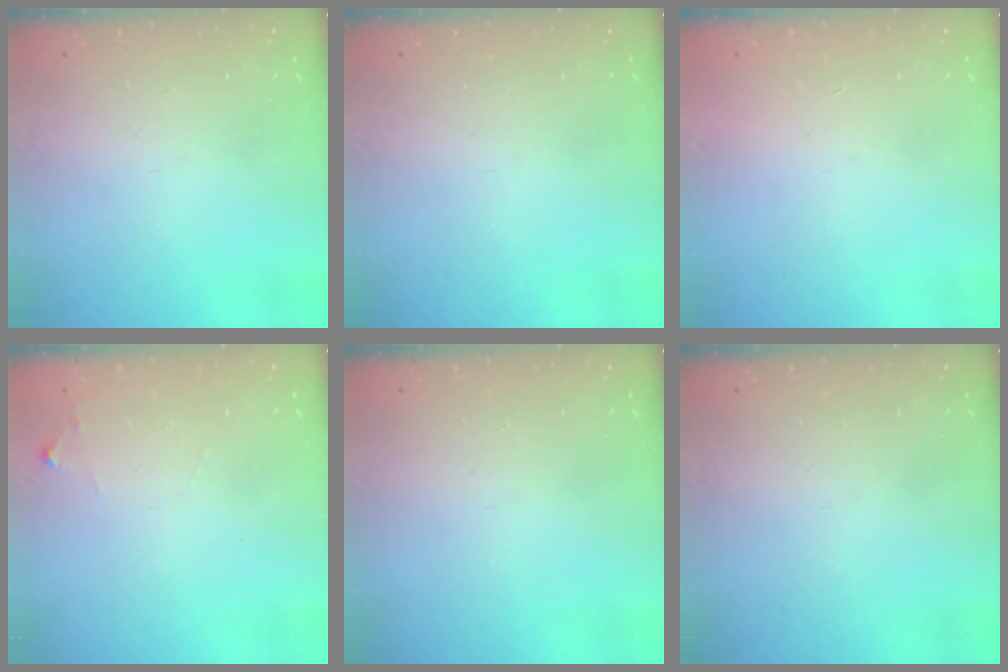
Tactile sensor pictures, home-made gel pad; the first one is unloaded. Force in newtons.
{"total": 0.0}
{"total": 1.7, "press": 1.7, "slide": 0.1}
{"total": 4.4, "press": 4.4, "slide": 0.7}
{"total": 0.0}
{"total": 0.0}